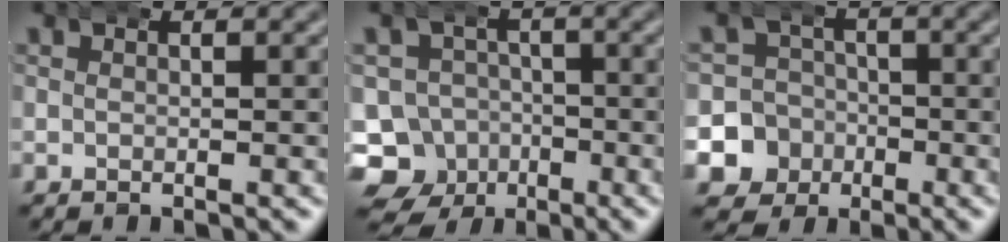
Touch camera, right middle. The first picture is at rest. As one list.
[{"total": 14.2, "force": [-5.5, 12.8, 3.2], "torque": [-0.095, -0.082, -0.082]}, {"total": 12.2, "force": [-4.5, 11.2, 1.8], "torque": [-0.069, -0.060, -0.075]}]